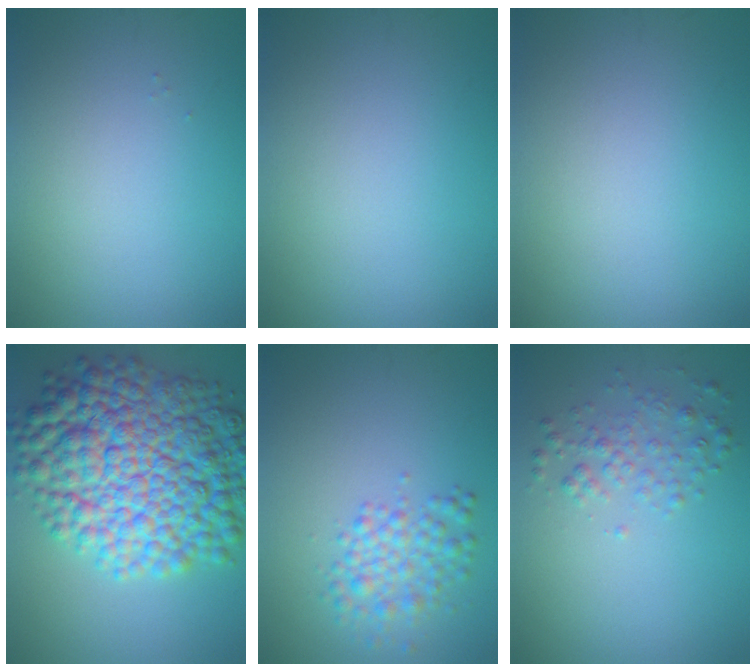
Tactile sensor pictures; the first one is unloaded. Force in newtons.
{"total": 0.0}
{"total": 0.0}
{"total": 13.2, "press": 13.2, "slide": 0.1}
{"total": 2.9, "press": 2.9, "slide": 0.0}
{"total": 2.0, "press": 2.0, "slide": 0.1}